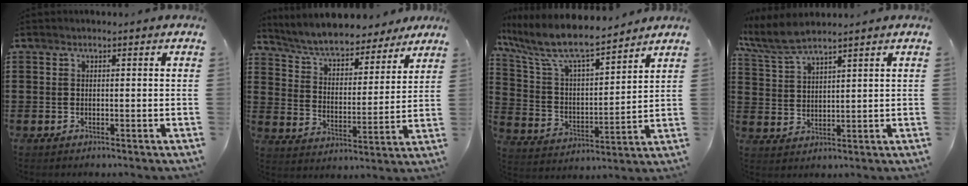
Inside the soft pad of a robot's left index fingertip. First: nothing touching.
{"total": 6.7, "force": [6.3, 0.8, 2.0], "torque": [-0.069, -0.037, 0.110]}
{"total": 9.2, "force": [7.8, 1.7, 4.6], "torque": [-0.124, -0.045, 0.132]}
{"total": 5.4, "force": [4.6, 0.8, 2.7], "torque": [-0.067, -0.009, 0.085]}